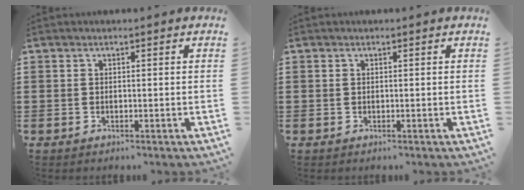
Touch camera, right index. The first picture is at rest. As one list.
[{"total": 0.0}]